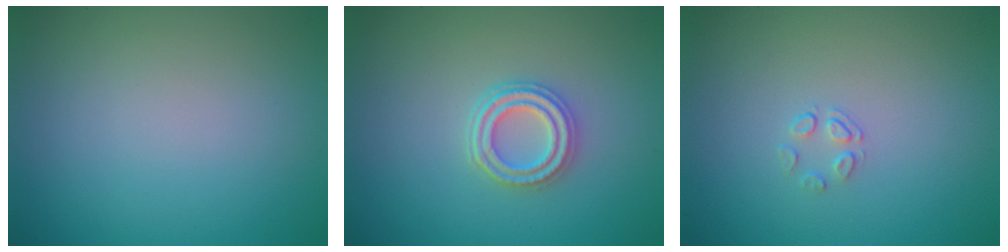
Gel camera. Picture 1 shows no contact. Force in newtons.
{"total": 2.9, "press": 2.5, "slide": 1.4}
{"total": 1.1, "press": 0.5, "slide": 1.0}